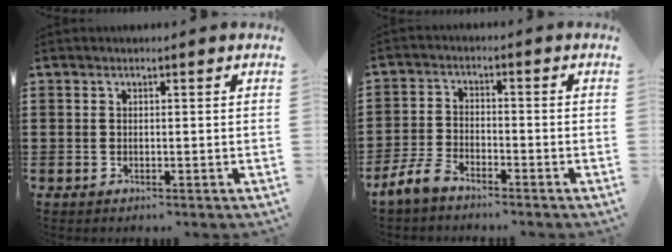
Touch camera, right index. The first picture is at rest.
{"total": 4.4, "force": [-3.7, 1.3, 2.1], "torque": [-0.064, 0.001, -0.078]}